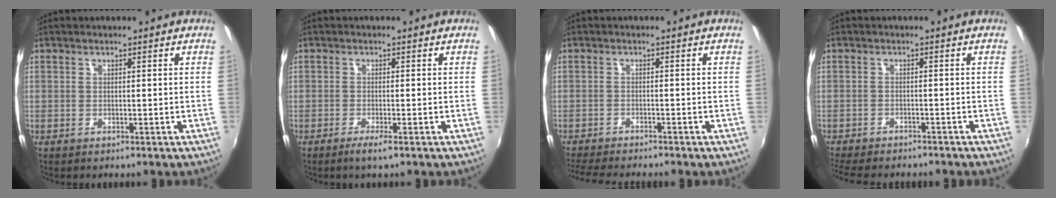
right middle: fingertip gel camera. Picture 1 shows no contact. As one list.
[{"total": 2.2, "force": [-1.5, -0.1, 1.7], "torque": [-0.037, -0.009, -0.030]}, {"total": 6.3, "force": [-5.9, 0.0, 2.3], "torque": [-0.062, -0.023, -0.100]}, {"total": 8.9, "force": [-7.9, 1.9, 3.5], "torque": [-0.089, -0.024, -0.125]}]